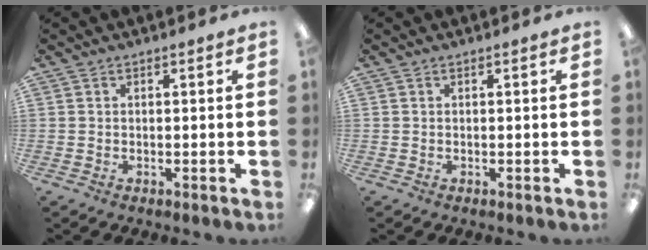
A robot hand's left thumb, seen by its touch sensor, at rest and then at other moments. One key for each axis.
{"total": 0.0}